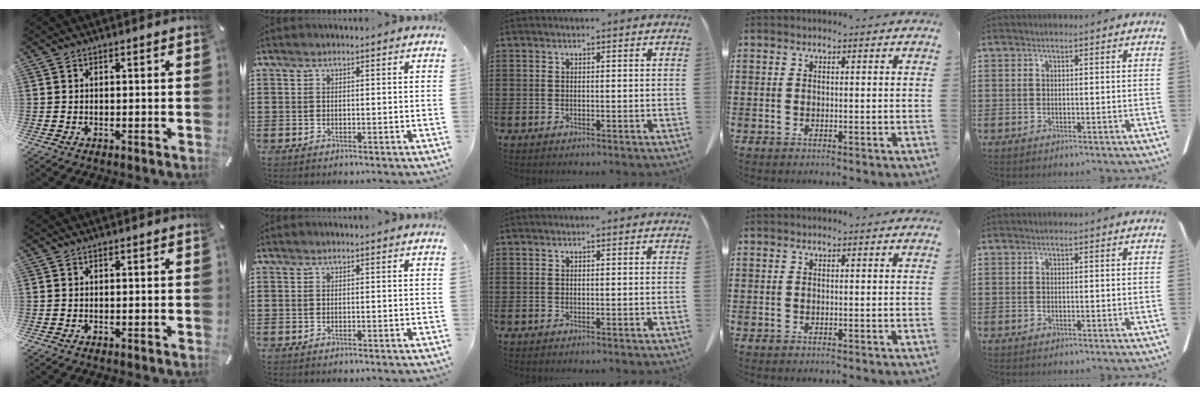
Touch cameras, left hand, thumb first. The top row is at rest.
{}